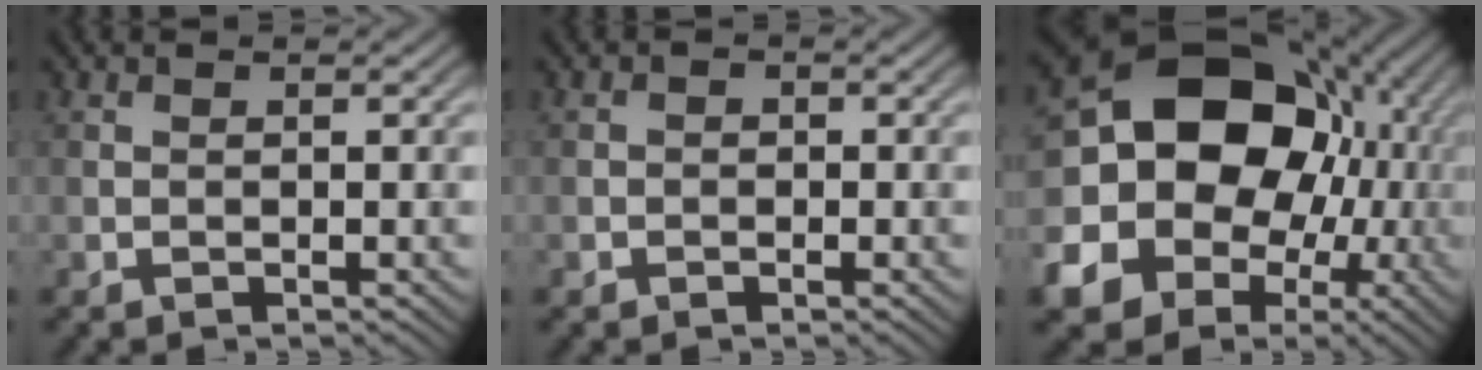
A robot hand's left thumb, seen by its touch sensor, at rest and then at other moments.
{"total": 0.9, "force": [-0.3, 0.8, 0.2], "torque": [0.000, -0.002, -0.008]}
{"total": 19.9, "force": [0.6, 16.4, 11.3], "torque": [-0.243, -0.014, 0.001]}